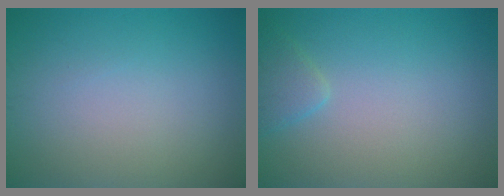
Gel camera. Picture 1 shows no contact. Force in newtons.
{"total": 1.6, "press": 1.6, "slide": 0.1}